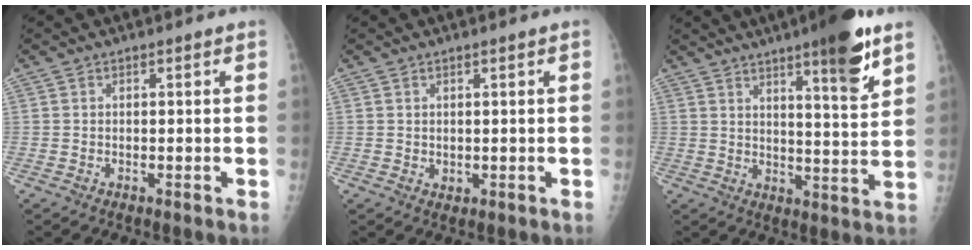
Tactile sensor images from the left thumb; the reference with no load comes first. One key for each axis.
{"total": 1.0, "fx": 0.4, "fy": 0.6, "fz": 0.6, "tx": -0.008, "ty": -0.005, "tz": 0.011}
{"total": 12.6, "fx": 7.8, "fy": 1.8, "fz": 9.8, "tx": -0.127, "ty": -0.045, "tz": 0.109}